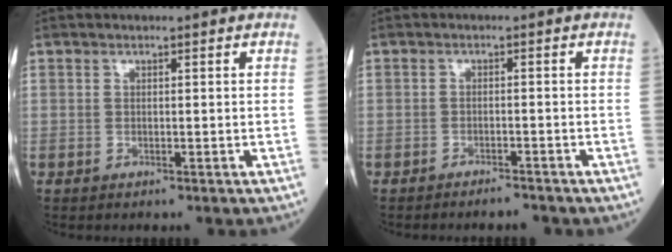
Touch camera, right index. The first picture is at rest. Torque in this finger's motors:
{"motor_torque": [0.06, -0.10, -0.04, -0.02]}